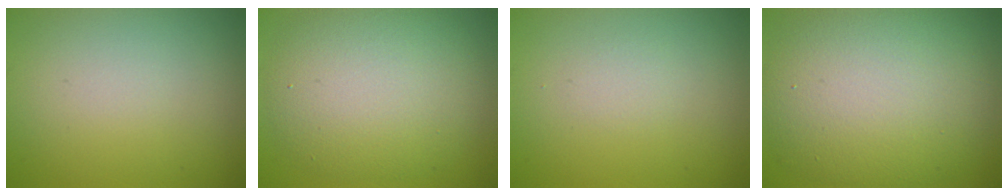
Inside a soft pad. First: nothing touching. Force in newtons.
{"total": 7.4, "press": 7.4, "slide": 0.2}
{"total": 0.8, "press": 0.8, "slide": 0.1}
{"total": 11.3, "press": 11.3, "slide": 0.5}